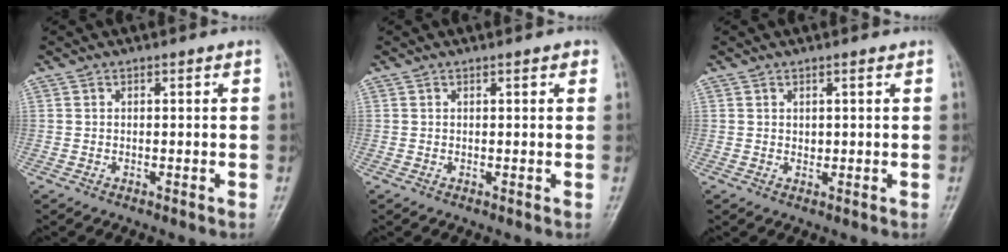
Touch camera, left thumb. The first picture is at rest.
{"total": 1.2, "force": [0.7, 0.4, 0.9], "torque": [-0.009, 0.000, 0.006]}
{"total": 1.0, "force": [0.5, 0.6, 0.6], "torque": [-0.002, -0.004, 0.012]}